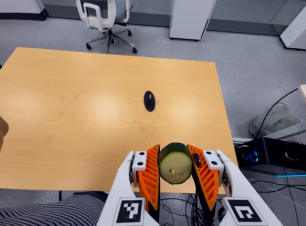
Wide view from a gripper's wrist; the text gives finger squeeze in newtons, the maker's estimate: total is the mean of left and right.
{"total": 11.0, "left": 10.0, "right": 12.1}